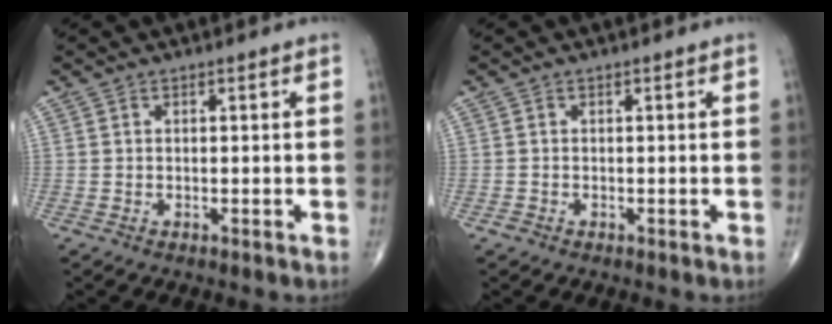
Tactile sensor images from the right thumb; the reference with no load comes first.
{"total": 0.6, "force": [-0.3, 0.5, 0.1], "torque": [-0.003, 0.001, -0.009]}